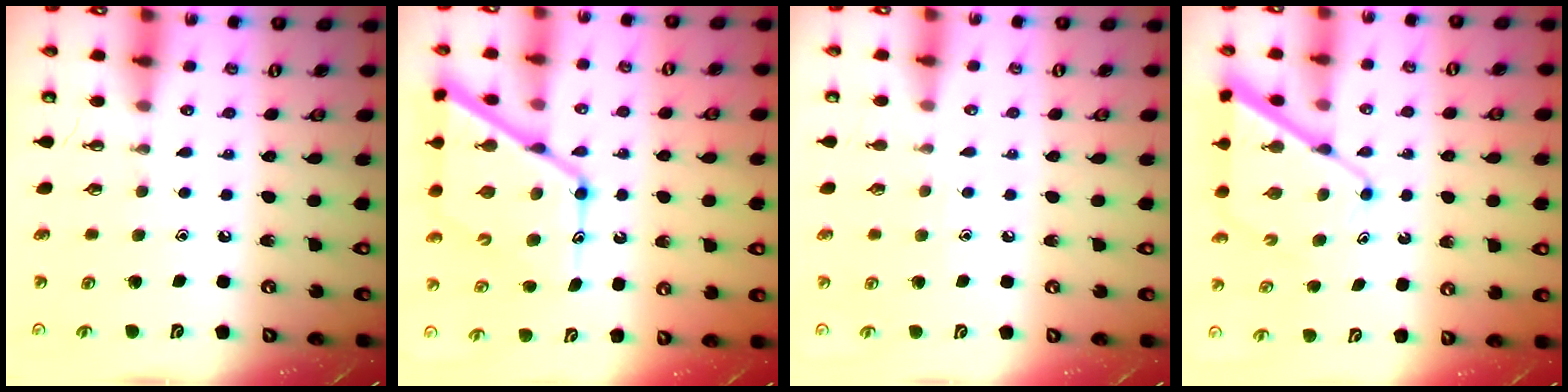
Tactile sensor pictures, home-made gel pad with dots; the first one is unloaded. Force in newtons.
{"total": 18.1, "press": 18.1, "slide": 1.6}
{"total": 4.9, "press": 4.9, "slide": 0.6}
{"total": 10.7, "press": 10.6, "slide": 1.0}